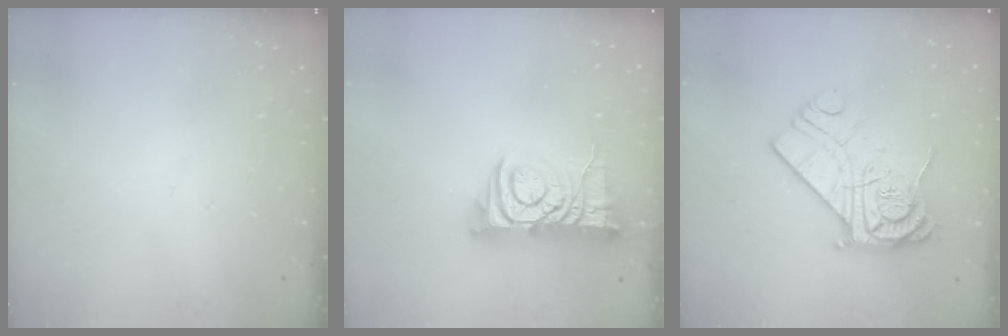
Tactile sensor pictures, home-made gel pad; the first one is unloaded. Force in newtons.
{"total": 12.5, "press": 12.4, "slide": 1.3}
{"total": 15.8, "press": 15.8, "slide": 1.4}